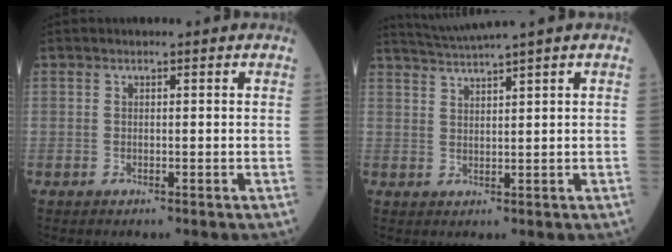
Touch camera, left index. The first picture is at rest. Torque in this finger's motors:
{"motor_torque": [0.24, -0.20, 0.03, 0.05]}